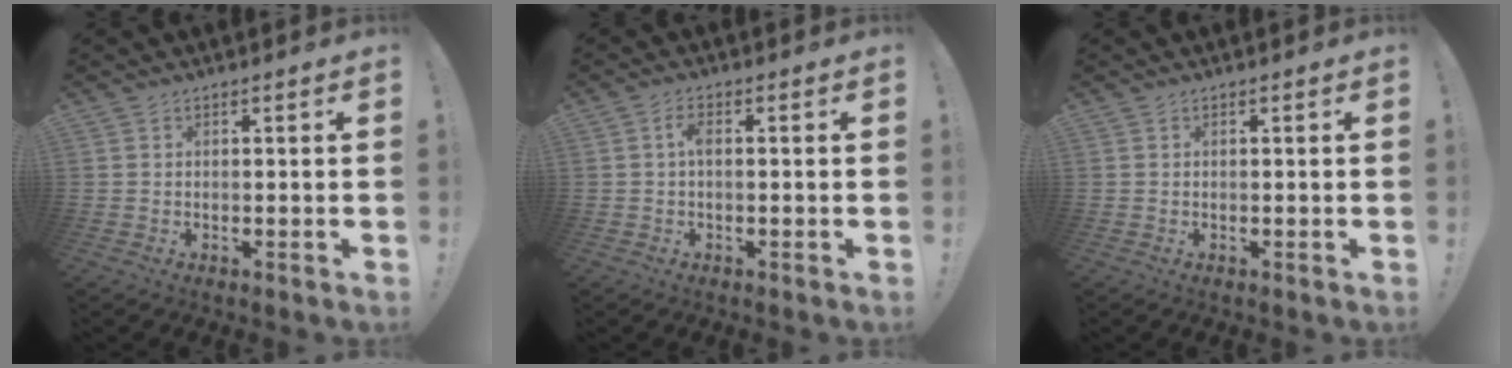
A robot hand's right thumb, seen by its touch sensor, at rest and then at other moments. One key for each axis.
{"total": 2.8, "fx": 0.0, "fy": 1.1, "fz": 2.5, "tx": -0.057, "ty": 0.009, "tz": 0.000}
{"total": 0.0}